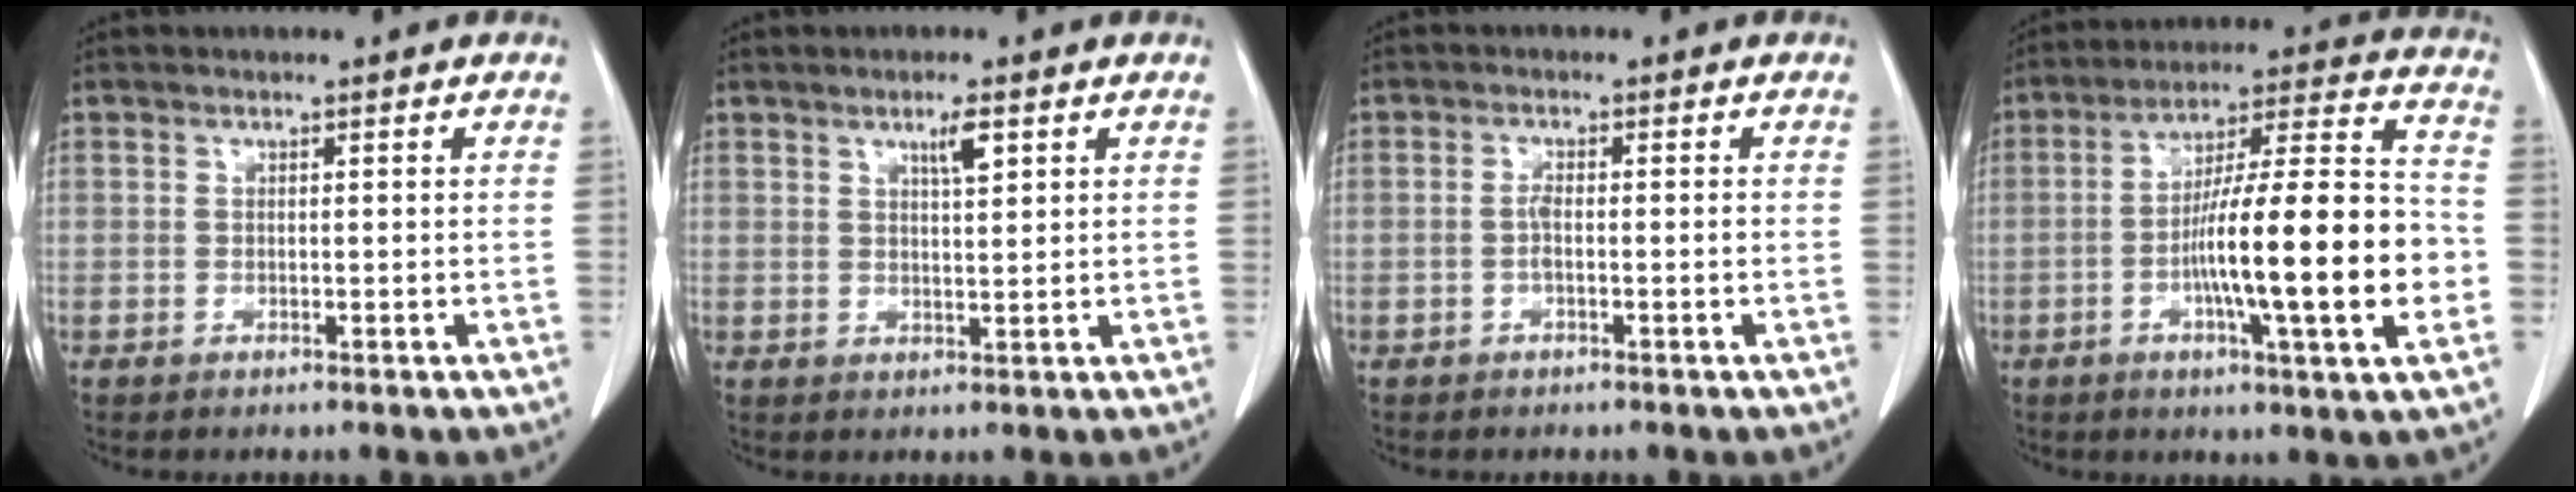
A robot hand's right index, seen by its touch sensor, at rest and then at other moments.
{"total": 3.1, "force": [1.6, 0.4, 2.6], "torque": [-0.046, -0.003, 0.026]}
{"total": 1.7, "force": [-0.4, 0.3, 1.6], "torque": [-0.028, 0.003, -0.005]}
{"total": 19.6, "force": [-4.0, 1.3, 19.1], "torque": [-0.299, 0.009, -0.060]}